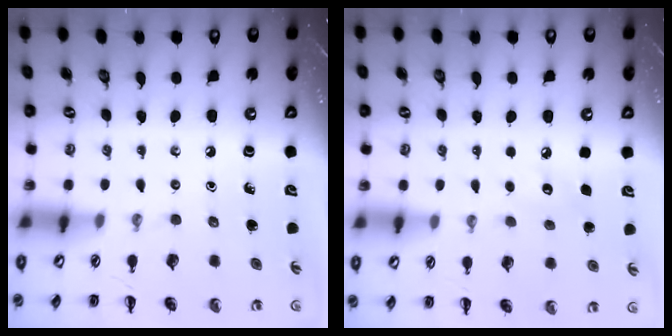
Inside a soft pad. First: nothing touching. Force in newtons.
{"total": 6.7, "press": 6.5, "slide": 1.7}